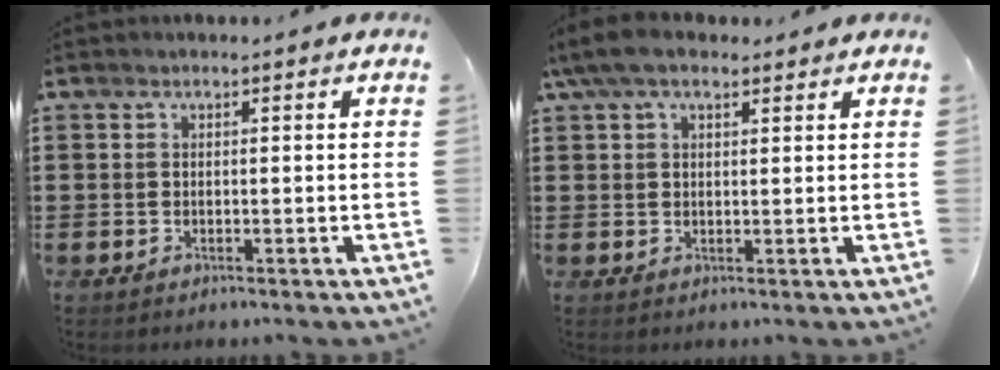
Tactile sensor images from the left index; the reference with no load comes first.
{"total": 5.5, "force": [3.8, 2.1, 3.4], "torque": [-0.077, 0.006, 0.071]}